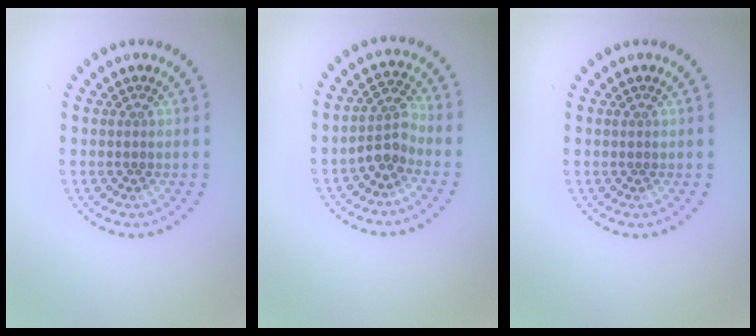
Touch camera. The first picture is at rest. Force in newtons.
{"total": 2.6, "press": 2.1, "slide": 1.6}
{"total": 0.0}